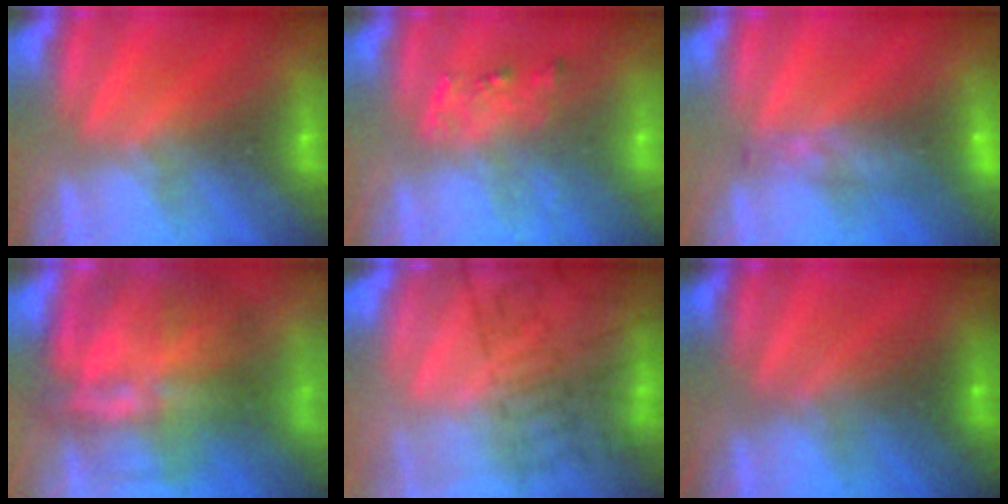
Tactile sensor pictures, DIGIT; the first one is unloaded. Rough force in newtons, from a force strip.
{"total": 2.0}
{"total": 5.6}
{"total": 10.2}
{"total": 7.5}
{"total": 2.0}